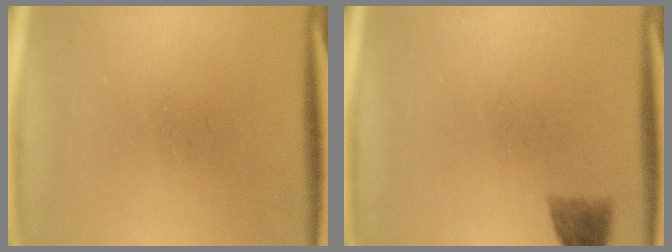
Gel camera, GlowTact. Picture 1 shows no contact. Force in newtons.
{"total": 3.0}